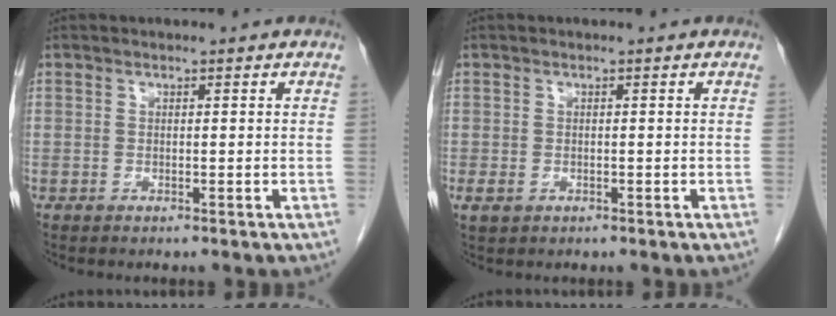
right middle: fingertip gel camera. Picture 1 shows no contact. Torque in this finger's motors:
{"motor_torque": [0.19, -0.01, 0.12, 0.03]}